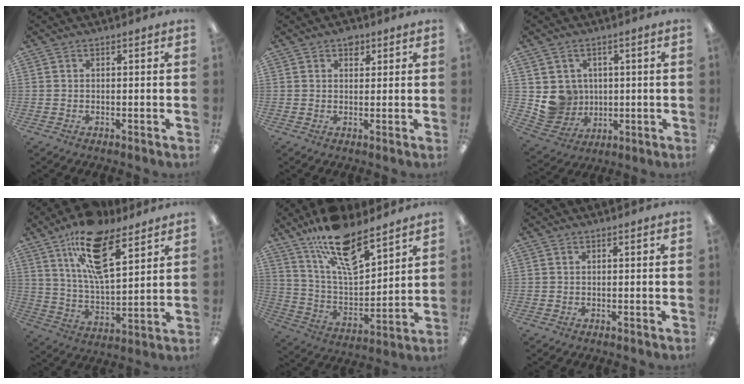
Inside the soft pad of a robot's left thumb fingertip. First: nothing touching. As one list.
[{"total": 3.0, "force": [1.9, 1.9, 1.4], "torque": [-0.004, -0.006, 0.029]}, {"total": 7.4, "force": [1.6, 7.2, 0.5], "torque": [-0.032, -0.006, 0.043]}, {"total": 17.8, "force": [10.7, 7.2, 12.2], "torque": [-0.206, -0.039, 0.181]}, {"total": 17.3, "force": [12.4, 6.3, 10.2], "torque": [-0.179, -0.073, 0.216]}, {"total": 0.0}]